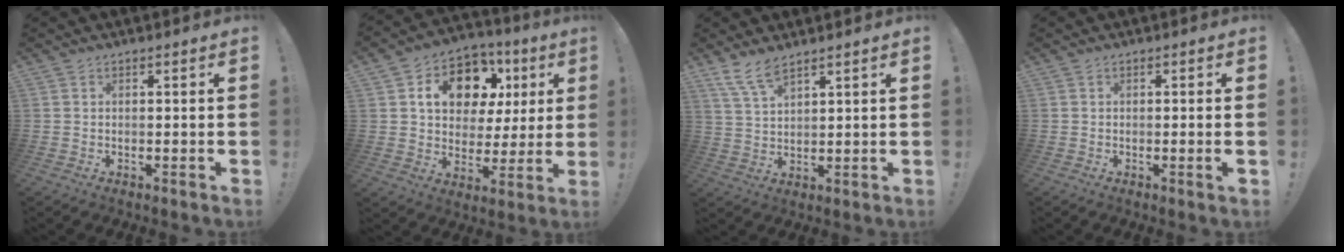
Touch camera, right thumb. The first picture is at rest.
{"total": 15.8, "force": [6.9, 11.0, 9.0], "torque": [-0.147, -0.026, 0.133]}
{"total": 6.6, "force": [5.3, 1.6, 3.5], "torque": [-0.074, -0.022, 0.099]}
{"total": 2.8, "force": [-0.6, -0.4, 2.7], "torque": [-0.035, -0.010, -0.011]}